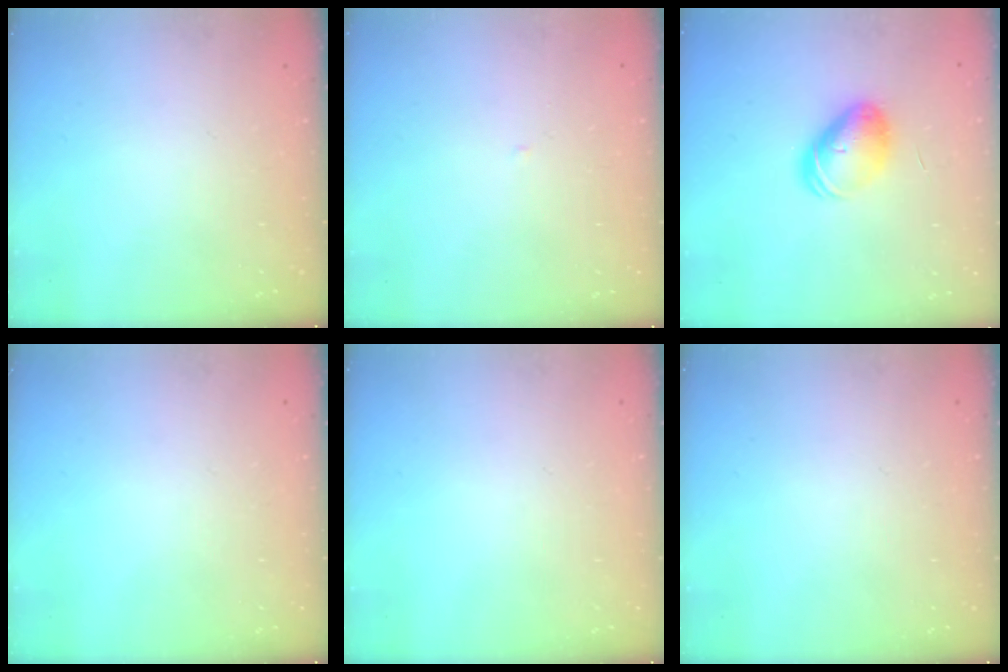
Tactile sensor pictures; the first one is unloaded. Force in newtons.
{"total": 1.8, "press": 1.8, "slide": 0.3}
{"total": 8.8, "press": 8.7, "slide": 1.1}
{"total": 0.0}
{"total": 0.0}
{"total": 0.0}